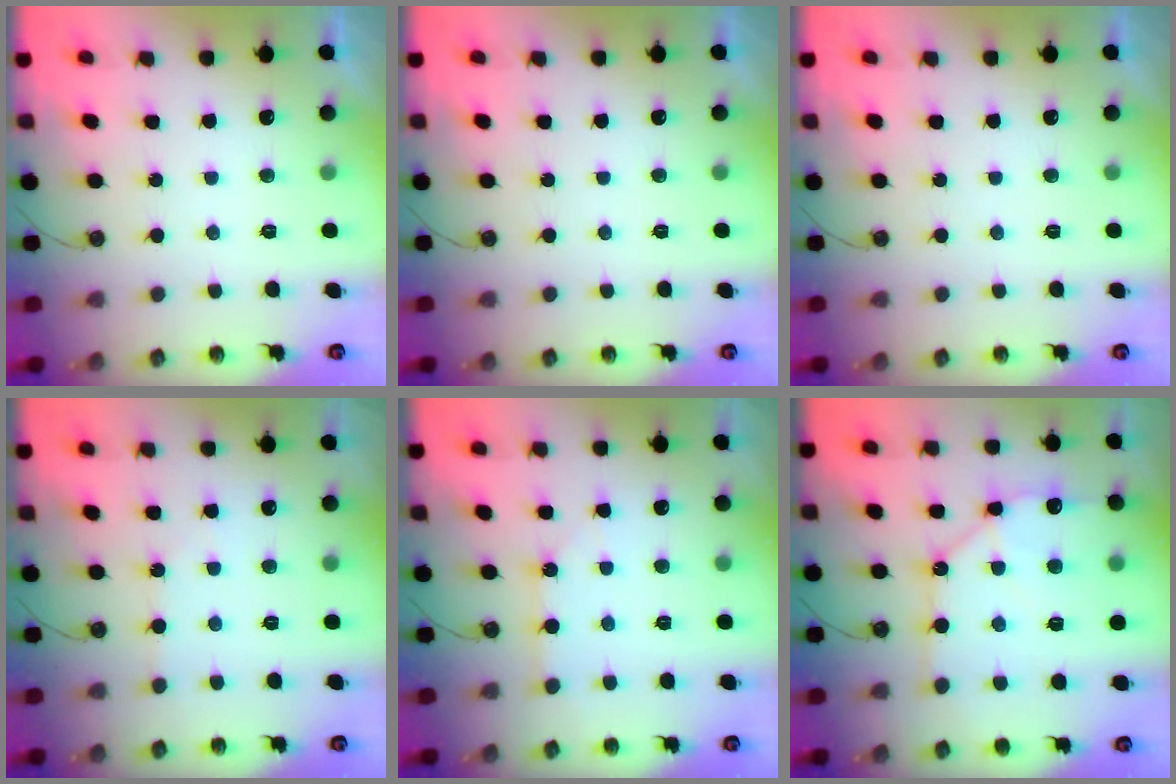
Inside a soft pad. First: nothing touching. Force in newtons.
{"total": 0.0}
{"total": 0.0}
{"total": 2.6, "press": 2.6, "slide": 0.3}
{"total": 1.9, "press": 1.9, "slide": 0.0}
{"total": 11.2, "press": 11.1, "slide": 1.4}